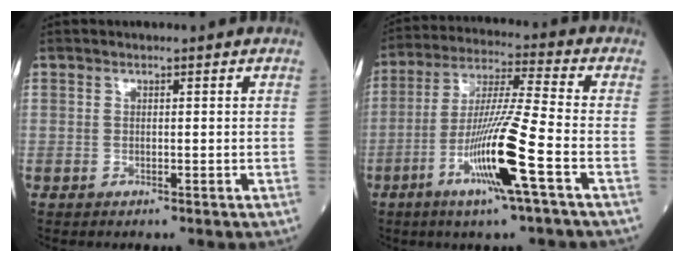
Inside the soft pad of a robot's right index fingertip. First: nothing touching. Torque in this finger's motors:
{"motor_torque": [1.80, -0.34, 0.99, 0.21]}